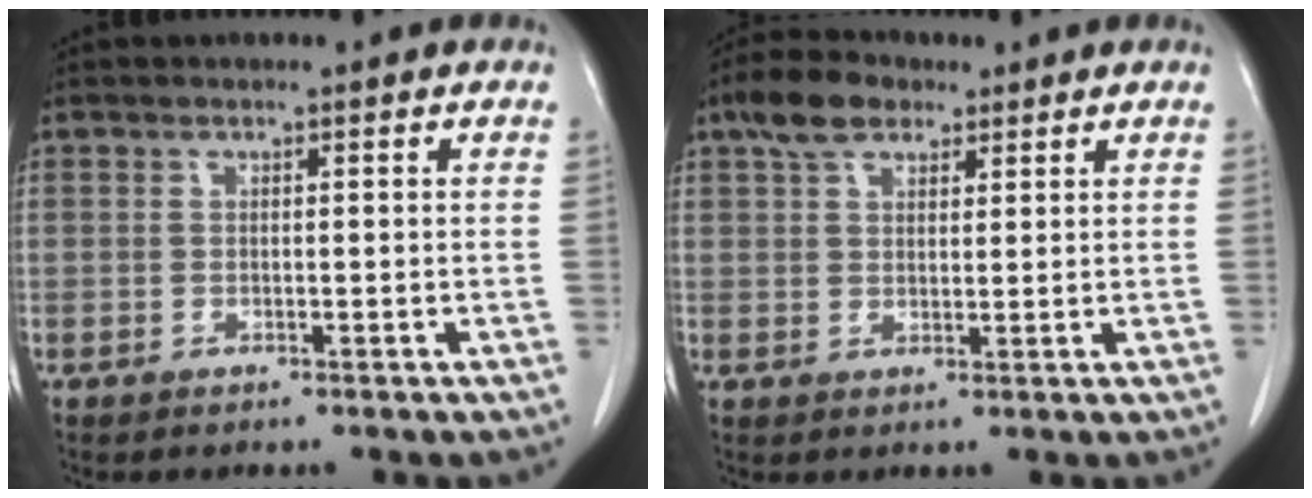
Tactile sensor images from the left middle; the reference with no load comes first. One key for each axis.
{"total": 5.9, "fx": 3.8, "fy": 3.1, "fz": 3.2, "tx": -0.064, "ty": 0.019, "tz": 0.072}